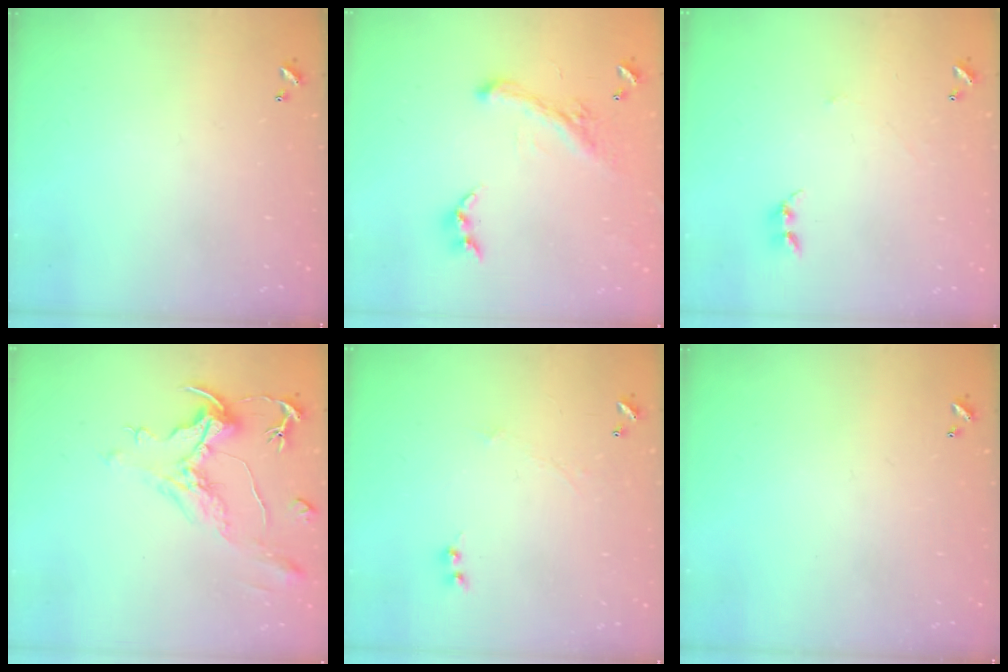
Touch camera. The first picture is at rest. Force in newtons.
{"total": 2.5, "press": 2.0, "slide": 1.4}
{"total": 2.6, "press": 2.6, "slide": 0.3}
{"total": 1.9, "press": 1.4, "slide": 1.2}
{"total": 0.0}
{"total": 0.0}